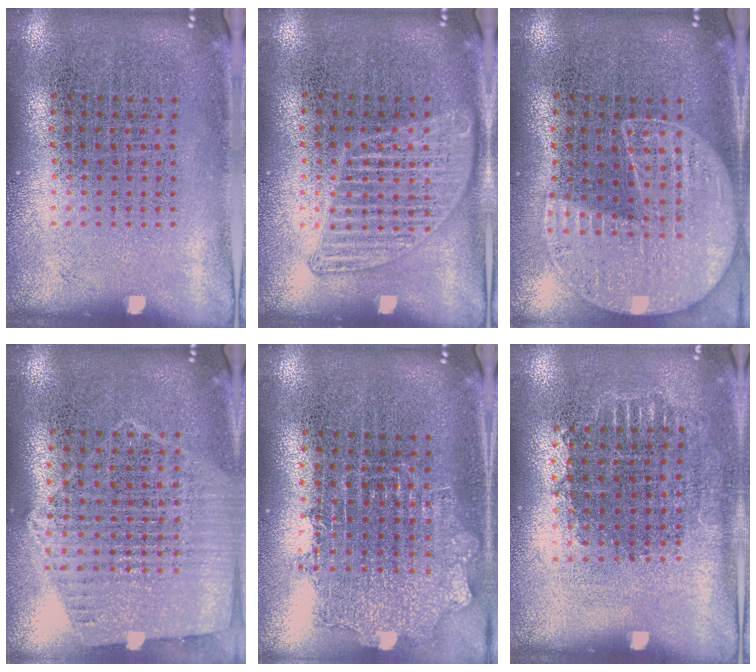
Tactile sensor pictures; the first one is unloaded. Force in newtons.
{"total": 1.3, "press": 1.3, "slide": 0.1}
{"total": 1.3, "press": 1.2, "slide": 0.3}
{"total": 1.2, "press": 1.1, "slide": 0.3}
{"total": 1.2, "press": 1.1, "slide": 0.5}
{"total": 0.7, "press": 0.7, "slide": 0.1}